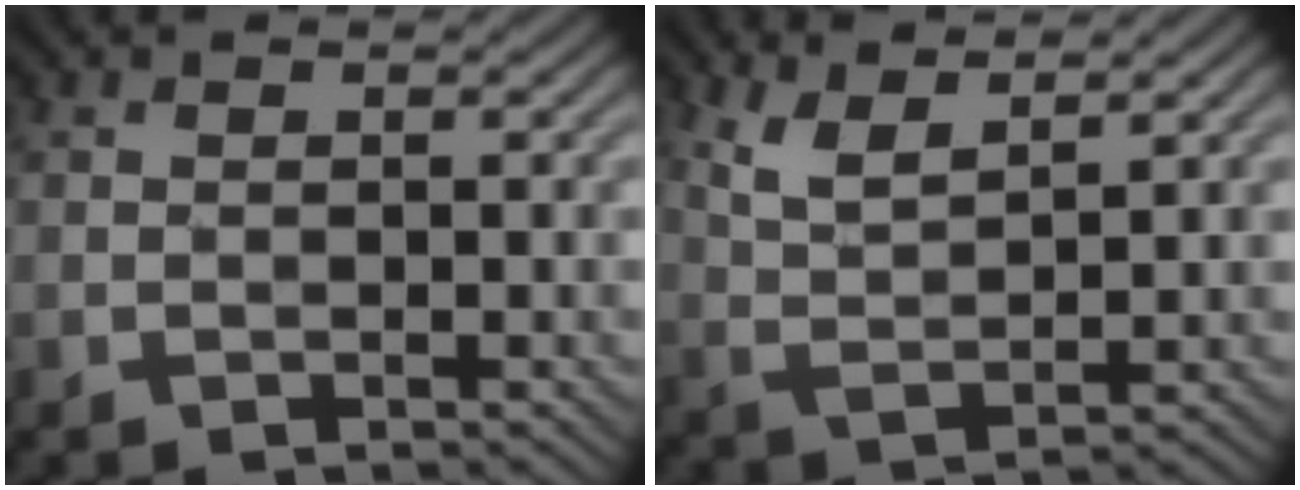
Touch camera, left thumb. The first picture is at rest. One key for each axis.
{"total": 5.0, "fx": 3.6, "fy": 1.1, "fz": 3.3, "tx": -0.087, "ty": 0.001, "tz": 0.080}